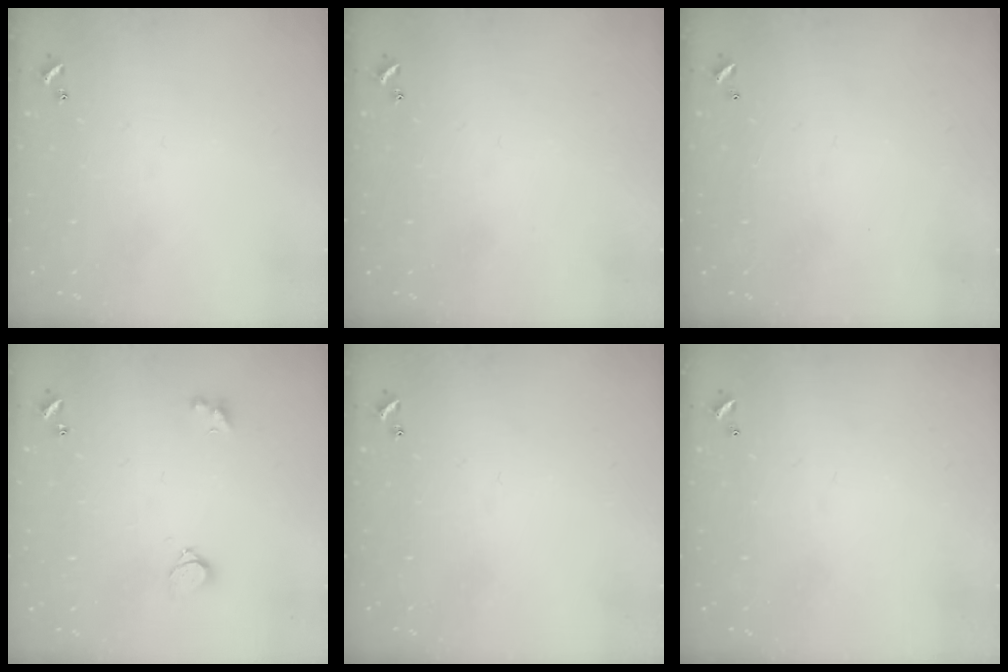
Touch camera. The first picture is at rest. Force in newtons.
{"total": 0.0}
{"total": 2.8, "press": 2.8, "slide": 0.1}
{"total": 4.3, "press": 4.2, "slide": 0.8}
{"total": 0.0}
{"total": 2.8, "press": 2.8, "slide": 0.1}